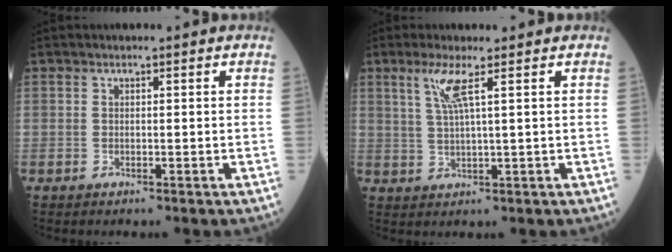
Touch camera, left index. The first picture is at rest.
{"total": 4.0, "force": [1.8, -0.4, 3.5], "torque": [-0.080, -0.004, 0.039]}